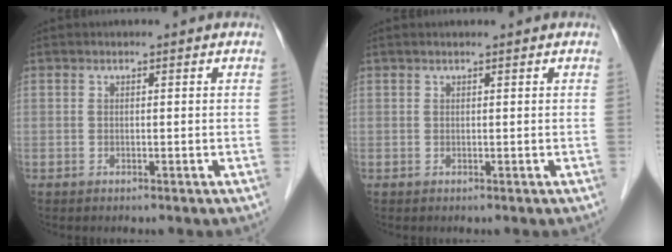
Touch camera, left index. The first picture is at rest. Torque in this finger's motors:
{"motor_torque": [-0.29, 0.18, 0.02, 0.01]}